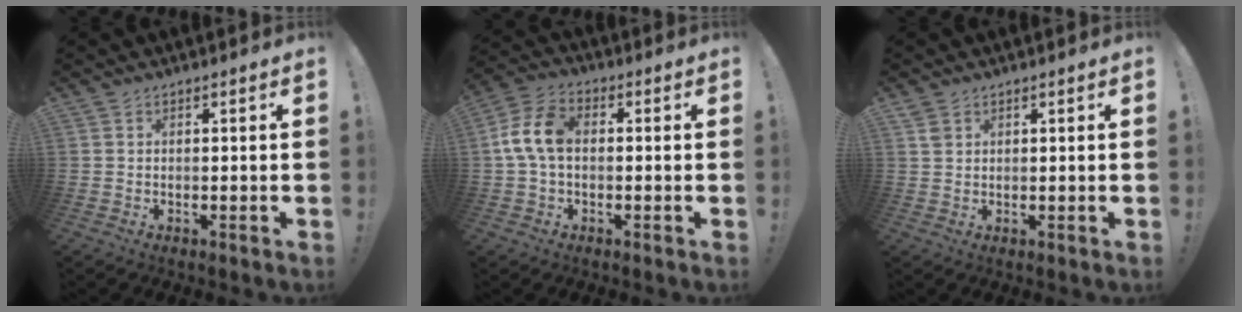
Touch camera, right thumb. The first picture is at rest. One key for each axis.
{"total": 10.2, "fx": 0.3, "fy": 6.5, "fz": 7.9, "tx": -0.148, "ty": 0.013, "tz": 0.012}
{"total": 2.3, "fx": 1.5, "fy": 1.6, "fz": 0.9, "tx": -0.010, "ty": -0.005, "tz": 0.028}